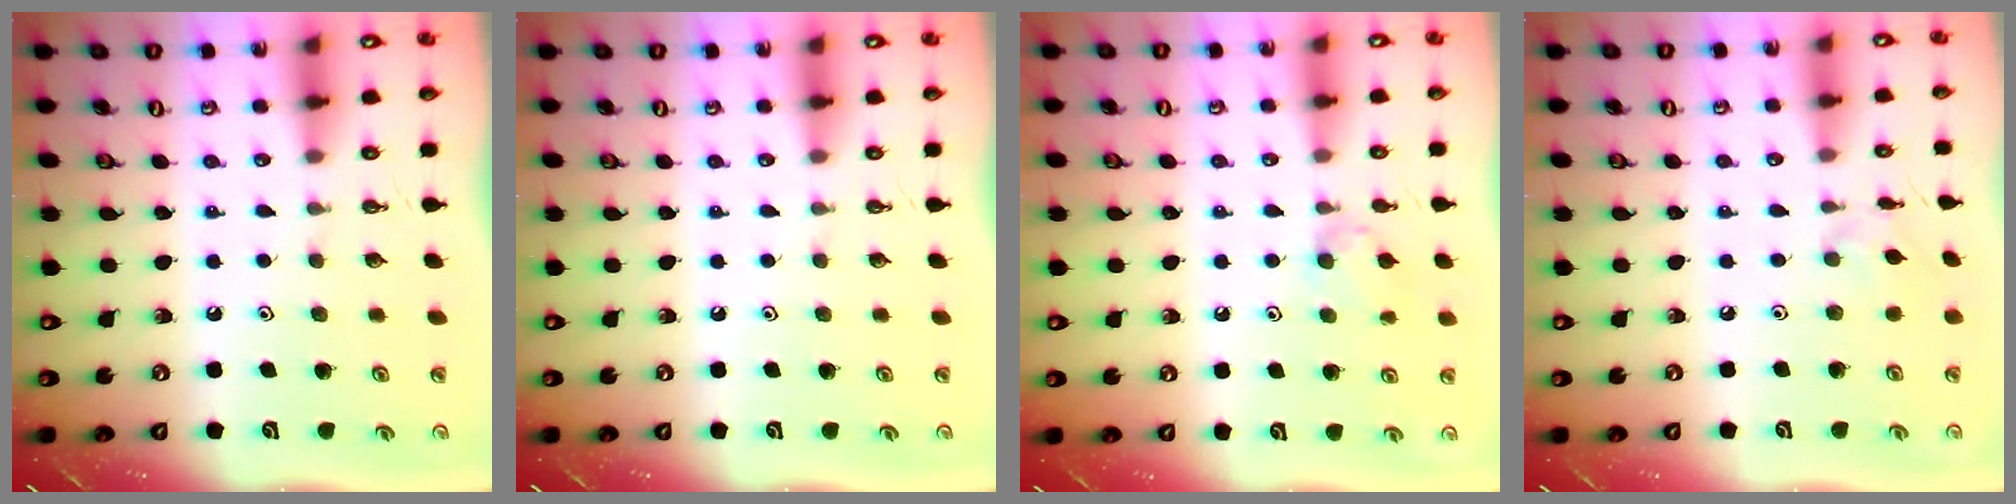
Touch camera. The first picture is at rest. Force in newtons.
{"total": 0.0}
{"total": 7.2, "press": 7.1, "slide": 1.1}
{"total": 2.8, "press": 2.7, "slide": 0.6}